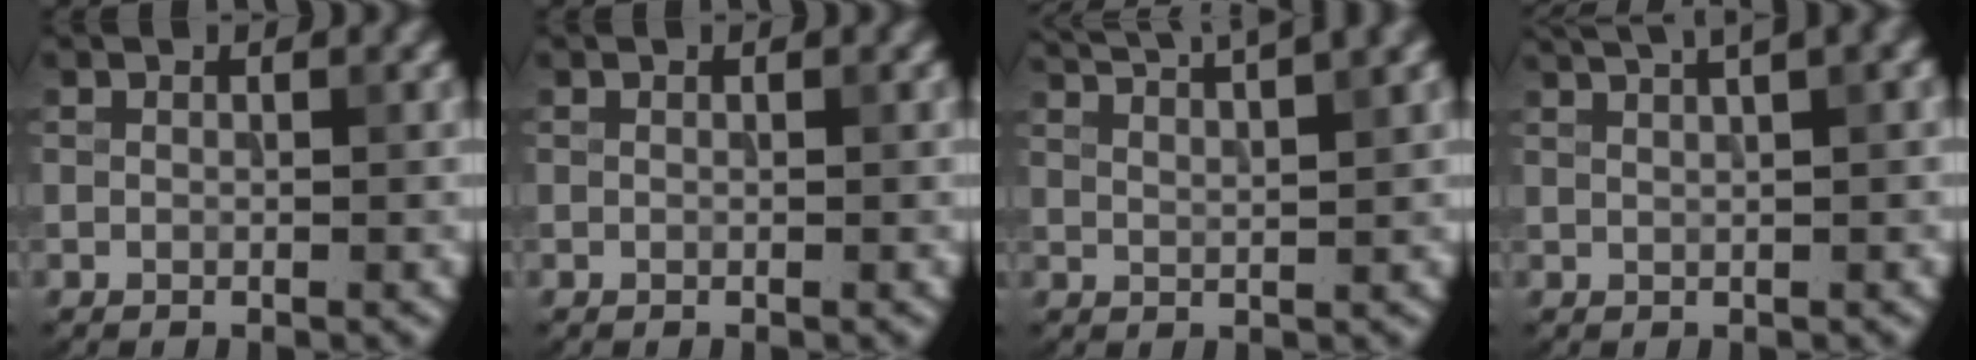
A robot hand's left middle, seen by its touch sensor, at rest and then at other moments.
{"total": 0.0}
{"total": 6.6, "force": [5.2, 1.1, 3.8], "torque": [-0.044, 0.032, 0.056]}
{"total": 5.1, "force": [3.4, 1.0, 3.7], "torque": [-0.047, 0.027, 0.041]}